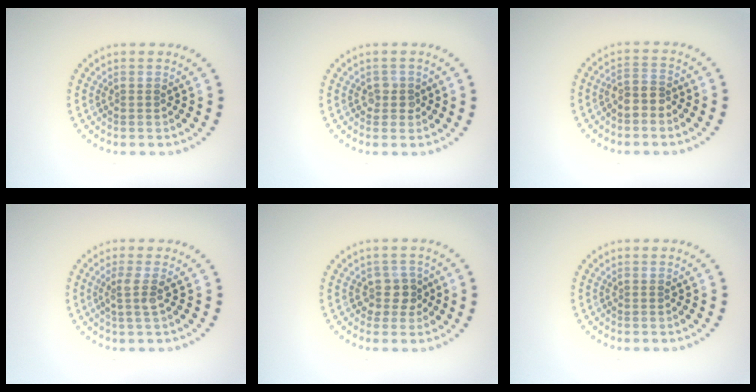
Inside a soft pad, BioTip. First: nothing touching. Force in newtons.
{"total": 1.4, "press": 1.2, "slide": 0.7}
{"total": 2.2, "press": 1.9, "slide": 1.2}
{"total": 1.8, "press": 1.3, "slide": 1.3}
{"total": 2.3, "press": 1.8, "slide": 1.5}
{"total": 0.0}